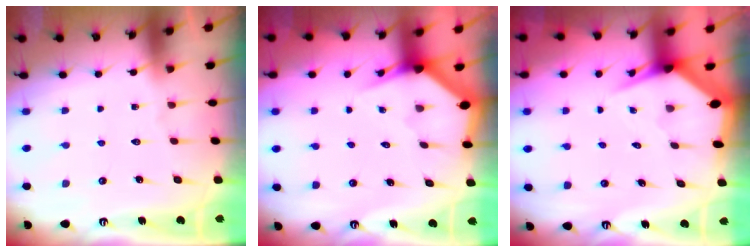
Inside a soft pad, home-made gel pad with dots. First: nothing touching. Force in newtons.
{"total": 2.7, "press": 2.7, "slide": 0.1}
{"total": 3.5, "press": 3.4, "slide": 0.5}